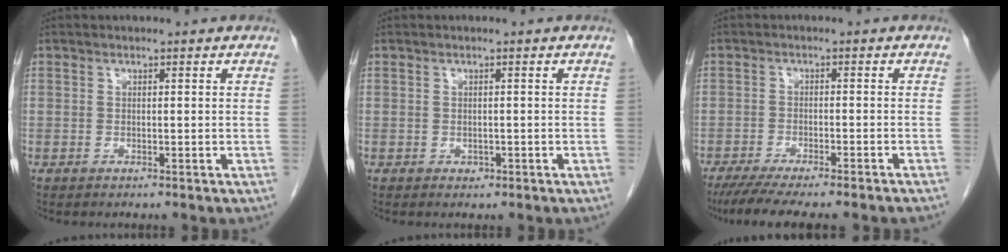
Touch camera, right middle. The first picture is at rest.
{"total": 1.2, "force": [-0.4, 1.1, 0.5], "torque": [-0.006, 0.004, 0.000]}
{"total": 12.5, "force": [-10.7, 0.8, 6.4], "torque": [-0.083, -0.022, -0.153]}